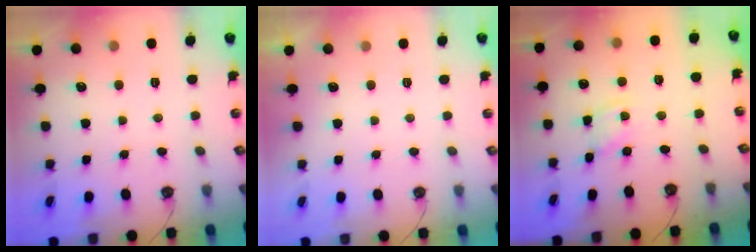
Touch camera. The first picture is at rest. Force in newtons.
{"total": 0.0}
{"total": 2.9, "press": 2.8, "slide": 0.5}